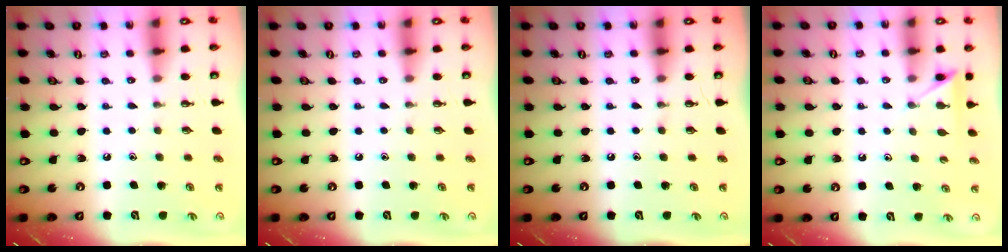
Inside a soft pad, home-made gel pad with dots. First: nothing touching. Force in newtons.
{"total": 0.0}
{"total": 0.0}
{"total": 5.2, "press": 5.2, "slide": 0.6}